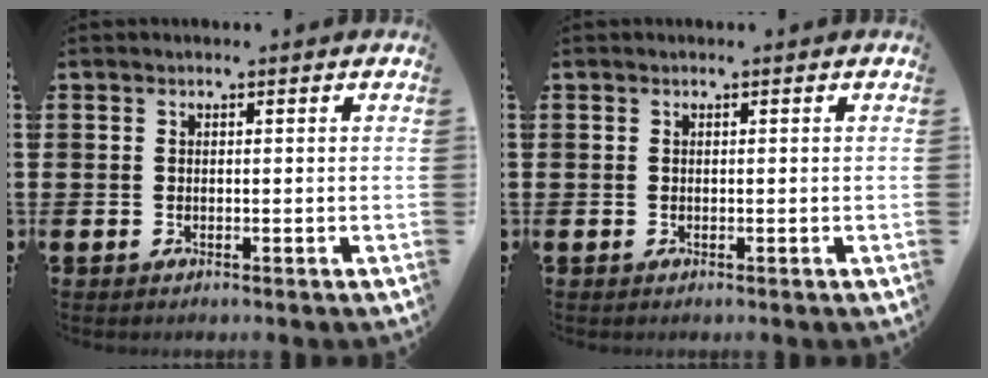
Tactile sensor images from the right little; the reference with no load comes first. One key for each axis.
{"total": 0.0}